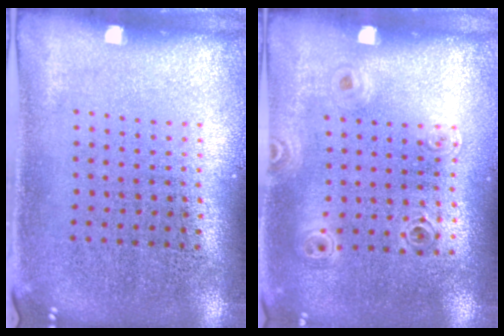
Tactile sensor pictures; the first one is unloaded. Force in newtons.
{"total": 1.0, "press": 0.9, "slide": 0.2}